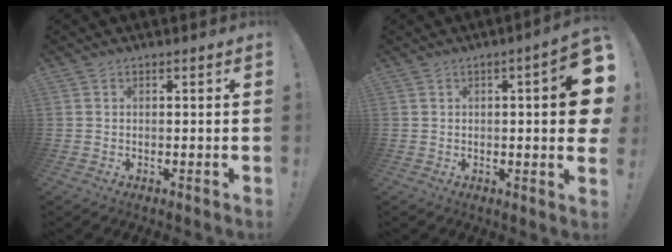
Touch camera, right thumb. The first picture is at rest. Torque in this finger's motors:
{"motor_torque": [1.18, 2.62, 0.80, -0.50, 0.04]}